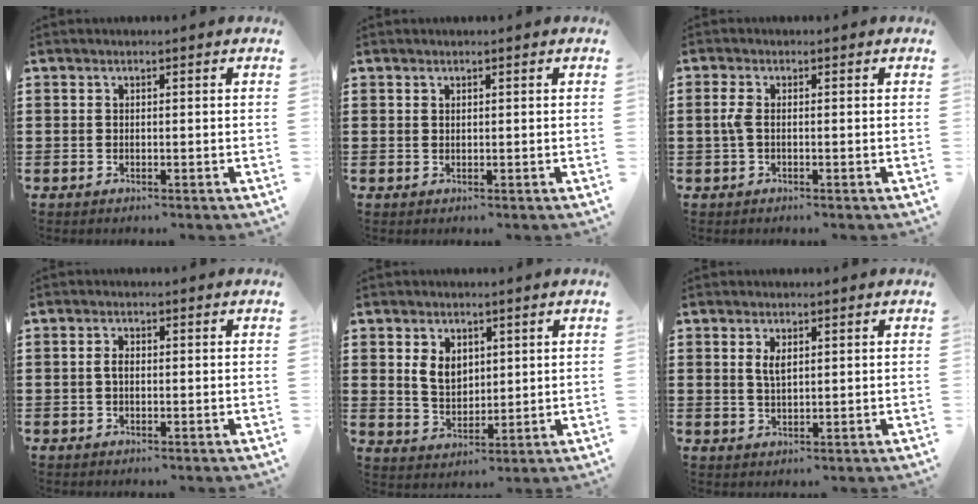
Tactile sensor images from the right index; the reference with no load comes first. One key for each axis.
{"total": 0.5, "fx": 0.4, "fy": 0.4, "fz": 0.1, "tx": -0.004, "ty": 0.002, "tz": 0.007}
{"total": 2.3, "fx": -0.2, "fy": 0.9, "fz": 2.1, "tx": -0.062, "ty": -0.008, "tz": -0.011}
{"total": 1.7, "fx": -0.1, "fy": 0.9, "fz": 1.5, "tx": -0.036, "ty": 0.000, "tz": -0.006}
{"total": 5.1, "fx": 1.6, "fy": 3.7, "fz": 3.1, "tx": -0.065, "ty": 0.010, "tz": 0.027}
{"total": 2.4, "fx": 0.9, "fy": 0.9, "fz": 2.0, "tx": -0.044, "ty": 0.004, "tz": 0.014}